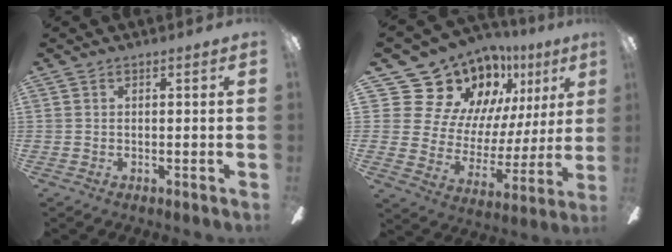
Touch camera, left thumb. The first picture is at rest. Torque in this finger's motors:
{"motor_torque": [0.25, 0.44, -0.03, 0.35, -0.01]}